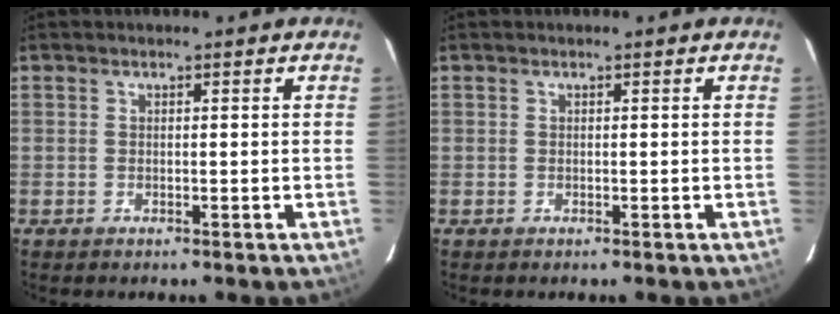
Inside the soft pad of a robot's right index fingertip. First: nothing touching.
{"total": 0.0}